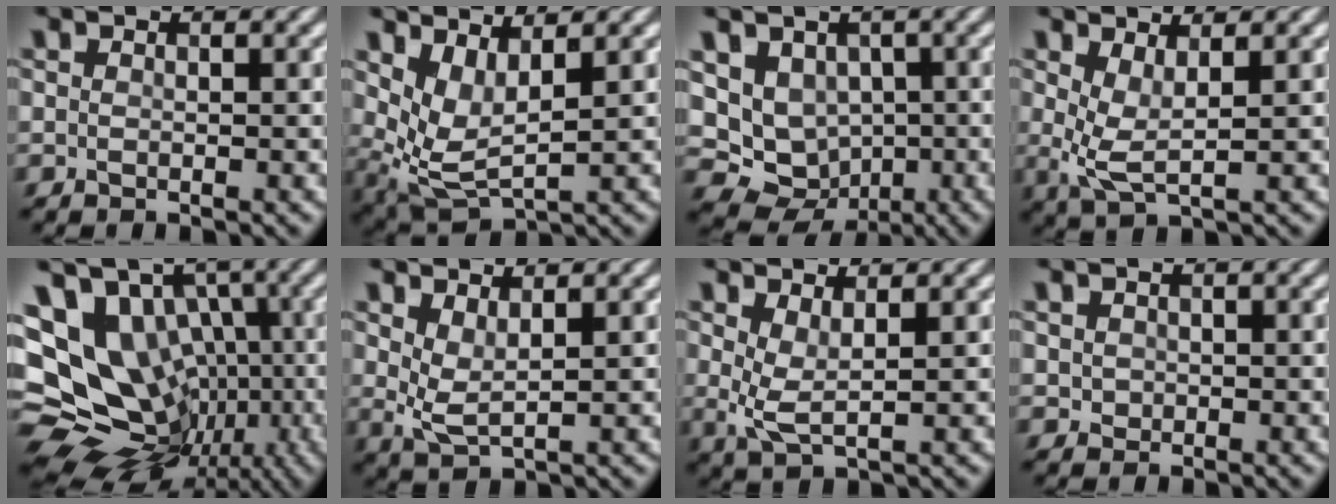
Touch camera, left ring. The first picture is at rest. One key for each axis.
{"total": 4.2, "fx": 1.7, "fy": 1.8, "fz": 3.4, "tx": -0.079, "ty": -0.015, "tz": 0.042}
{"total": 7.8, "fx": 0.6, "fy": 6.8, "fz": 3.8, "tx": -0.069, "ty": -0.007, "tz": 0.013}
{"total": 3.0, "fx": 1.0, "fy": 0.9, "fz": 2.6, "tx": -0.059, "ty": -0.009, "tz": 0.022}
{"total": 18.2, "fx": -1.6, "fy": 14.5, "fz": 10.8, "tx": -0.191, "ty": 0.034, "tz": -0.018}
{"total": 2.4, "fx": 1.3, "fy": 0.8, "fz": 2.0, "tx": -0.044, "ty": -0.009, "tz": 0.028}
{"total": 2.6, "fx": 0.9, "fy": 0.8, "fz": 2.3, "tx": -0.052, "ty": -0.008, "tz": 0.020}
{"total": 0.8, "fx": 0.1, "fy": 0.8, "fz": 0.2, "tx": 0.000, "ty": -0.003, "tz": 0.000}